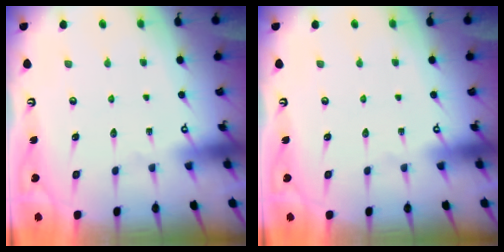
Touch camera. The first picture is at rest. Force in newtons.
{"total": 0.0}